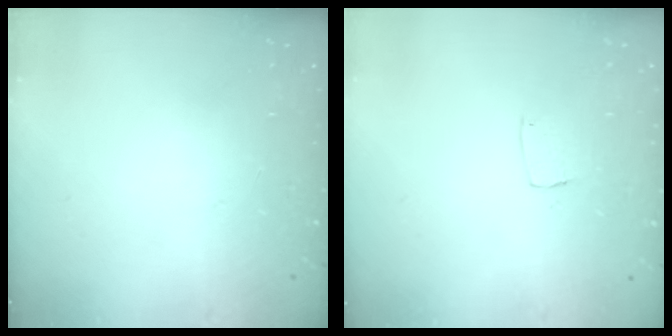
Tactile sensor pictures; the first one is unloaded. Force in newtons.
{"total": 3.7, "press": 3.7, "slide": 0.2}